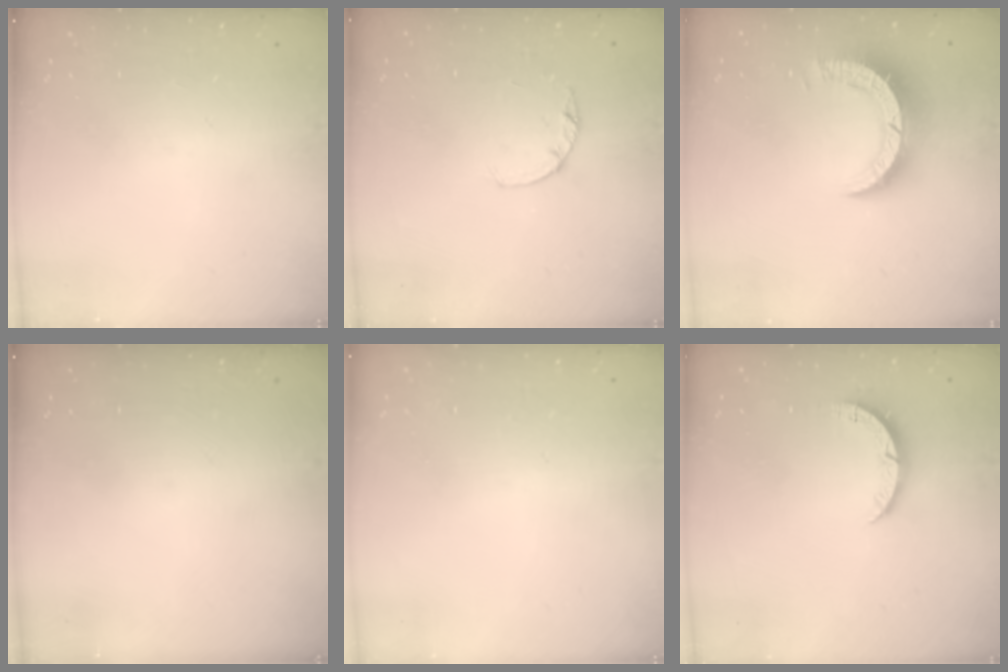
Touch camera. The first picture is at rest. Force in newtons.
{"total": 2.2, "press": 2.2, "slide": 0.4}
{"total": 10.3, "press": 10.2, "slide": 1.1}
{"total": 0.0}
{"total": 2.4, "press": 2.4, "slide": 0.2}
{"total": 3.5, "press": 3.5, "slide": 0.3}